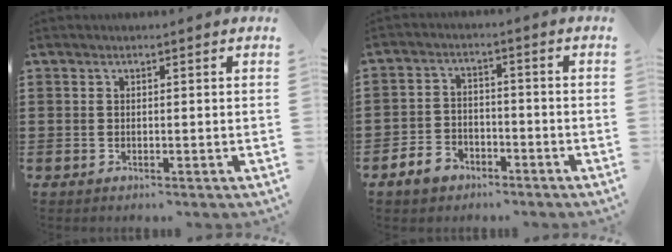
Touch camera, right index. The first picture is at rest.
{"total": 4.0, "force": [-3.1, 2.4, 1.1], "torque": [-0.036, 0.010, -0.064]}